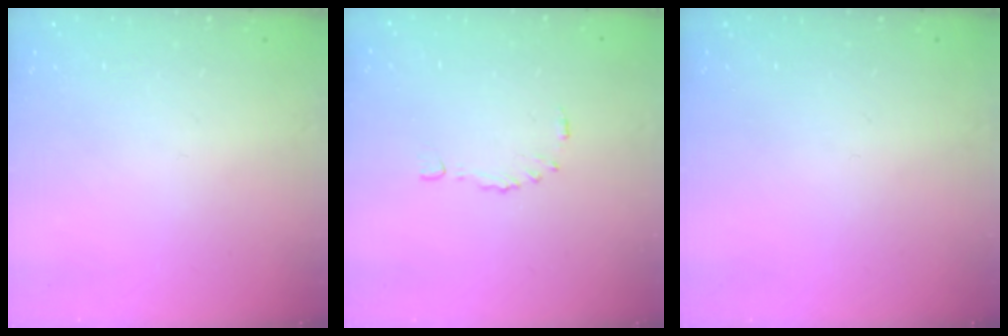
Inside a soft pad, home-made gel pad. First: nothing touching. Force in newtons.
{"total": 4.2, "press": 4.1, "slide": 0.5}
{"total": 0.0}